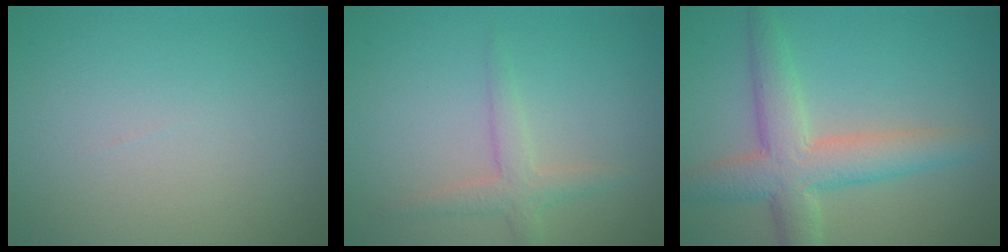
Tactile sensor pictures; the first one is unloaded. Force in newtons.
{"total": 2.2, "press": 2.2, "slide": 0.1}
{"total": 5.8, "press": 5.8, "slide": 0.3}